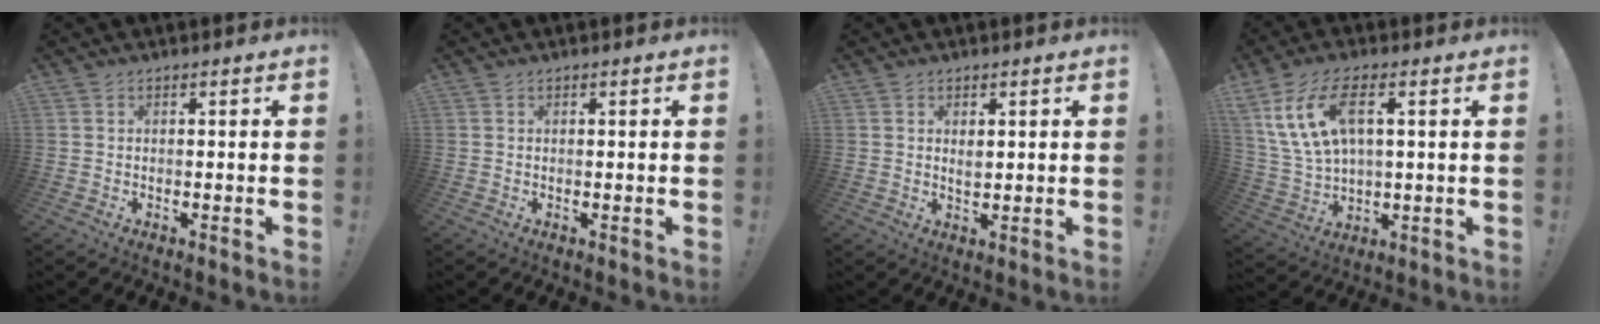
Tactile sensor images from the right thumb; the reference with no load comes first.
{"total": 0.0}
{"total": 2.1, "force": [0.8, 1.4, 1.4], "torque": [-0.015, -0.004, 0.012]}
{"total": 13.5, "force": [5.4, 6.4, 10.6], "torque": [-0.213, -0.010, 0.099]}